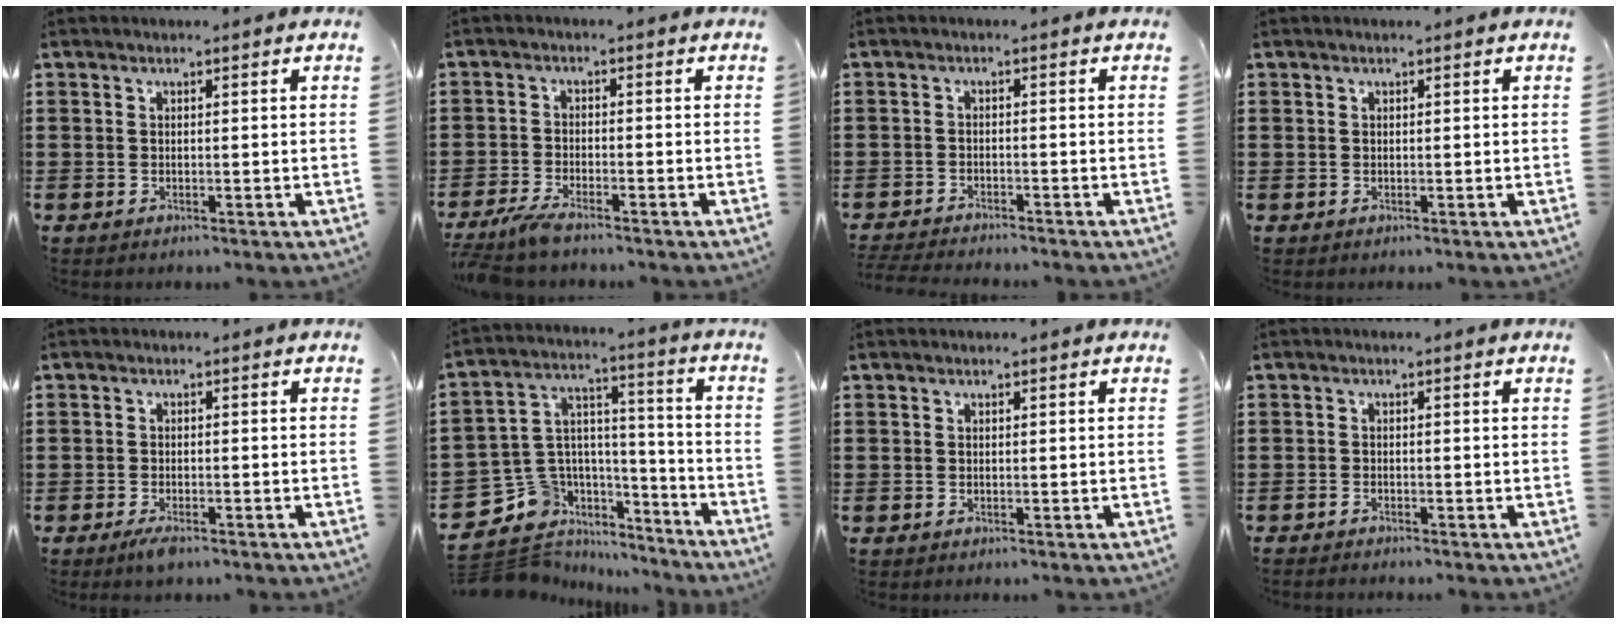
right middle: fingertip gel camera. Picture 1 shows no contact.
{"total": 3.4, "force": [-3.1, 0.1, 1.5], "torque": [-0.047, -0.009, -0.067]}
{"total": 2.6, "force": [-2.6, 0.0, 0.0], "torque": [-0.013, -0.006, -0.057]}
{"total": 0.0}
{"total": 2.1, "force": [-1.5, 0.6, 1.3], "torque": [-0.029, -0.002, -0.031]}
{"total": 8.5, "force": [-4.6, 7.1, 1.1], "torque": [-0.066, -0.009, -0.082]}
{"total": 0.0}
{"total": 1.0, "force": [-1.0, 0.0, 0.1], "torque": [-0.003, -0.004, -0.020]}